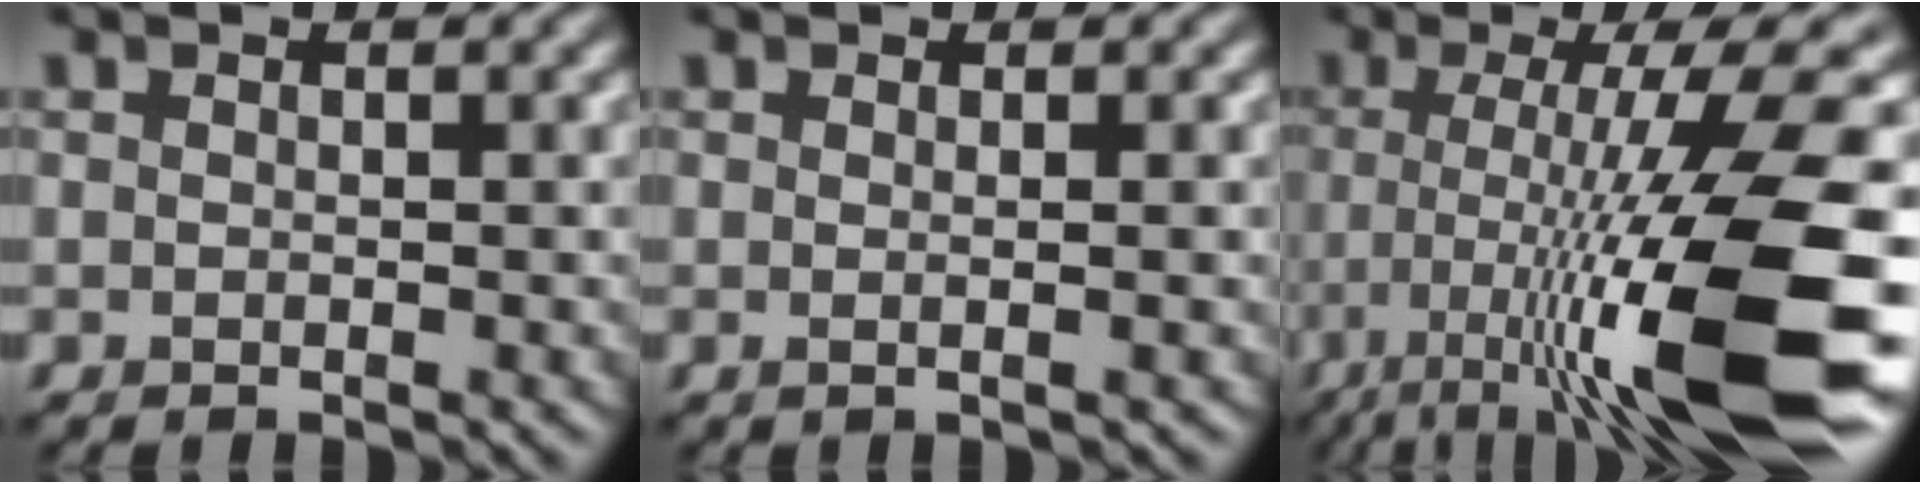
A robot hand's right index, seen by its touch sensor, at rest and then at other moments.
{"total": 1.3, "force": [0.1, 0.4, 1.2], "torque": [-0.012, 0.001, -0.003]}
{"total": 14.0, "force": [-5.0, 2.5, 12.9], "torque": [-0.198, -0.004, -0.079]}